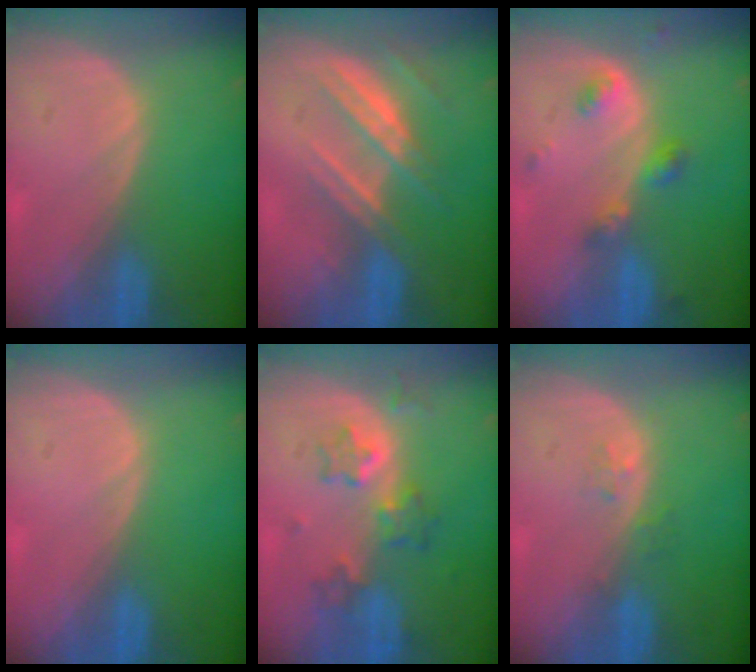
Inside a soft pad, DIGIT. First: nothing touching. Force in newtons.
{"total": 7.4, "press": 6.7, "slide": 3.1}
{"total": 4.6, "press": 4.2, "slide": 2.0}
{"total": 0.0}
{"total": 6.0, "press": 5.7, "slide": 1.8}
{"total": 1.6, "press": 1.6, "slide": 0.1}